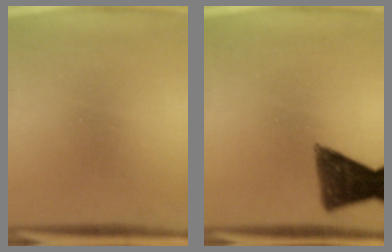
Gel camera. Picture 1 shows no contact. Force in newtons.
{"total": 8.6}